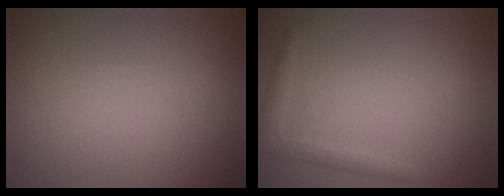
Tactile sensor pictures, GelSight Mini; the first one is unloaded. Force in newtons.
{"total": 1.5, "press": 1.5, "slide": 0.1}